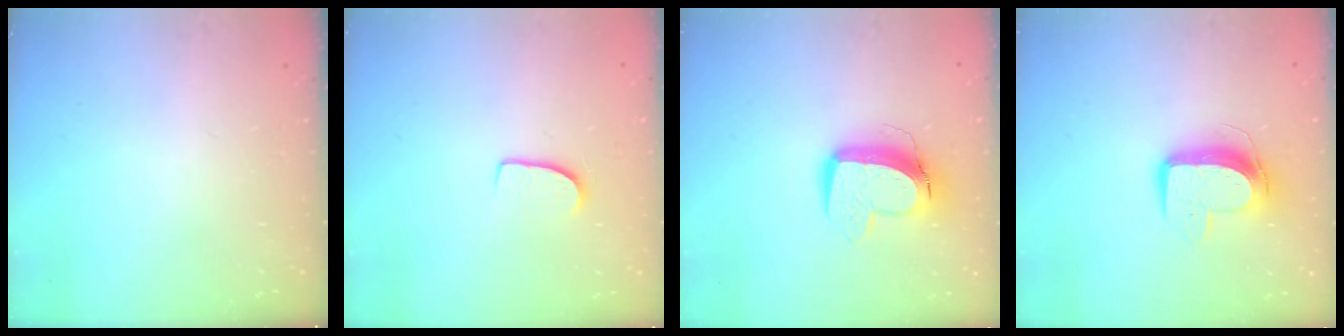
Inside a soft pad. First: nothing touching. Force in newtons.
{"total": 7.7, "press": 7.6, "slide": 0.7}
{"total": 11.5, "press": 11.4, "slide": 1.2}
{"total": 10.6, "press": 10.6, "slide": 0.2}